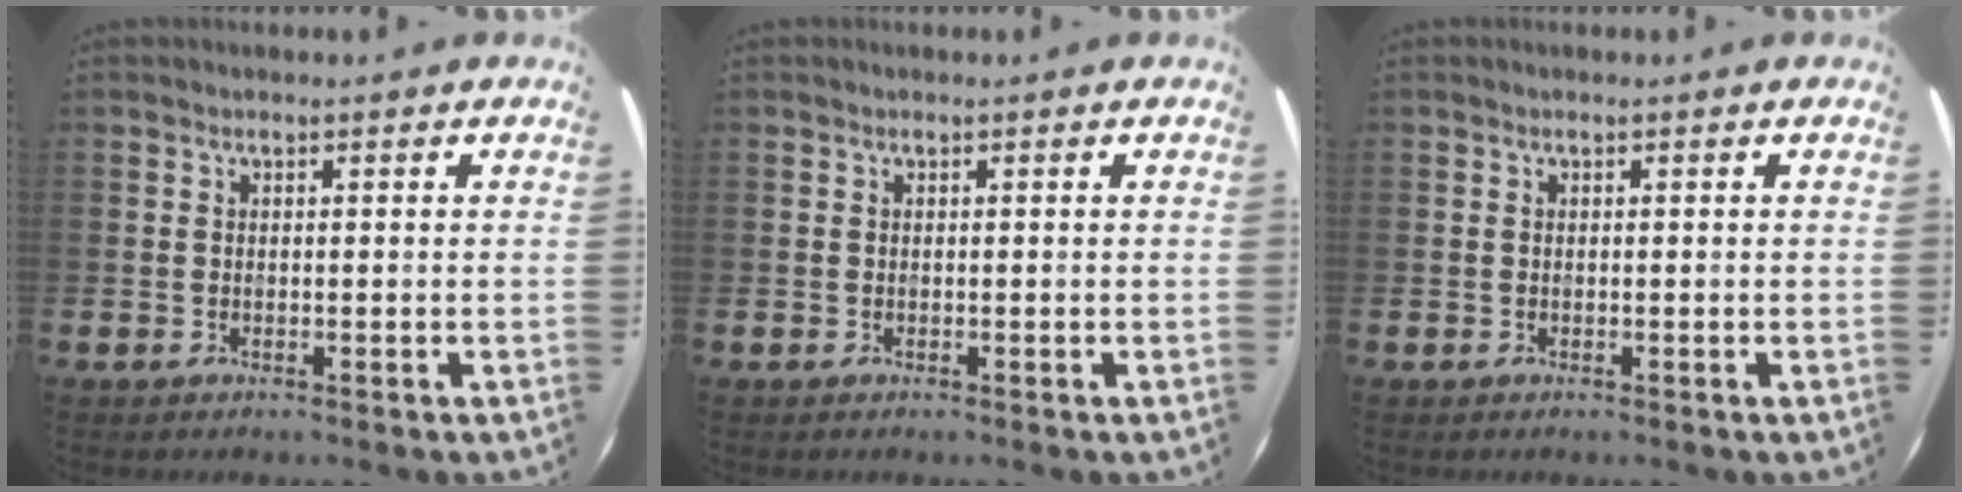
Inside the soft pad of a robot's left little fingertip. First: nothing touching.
{"total": 0.0}
{"total": 0.0}